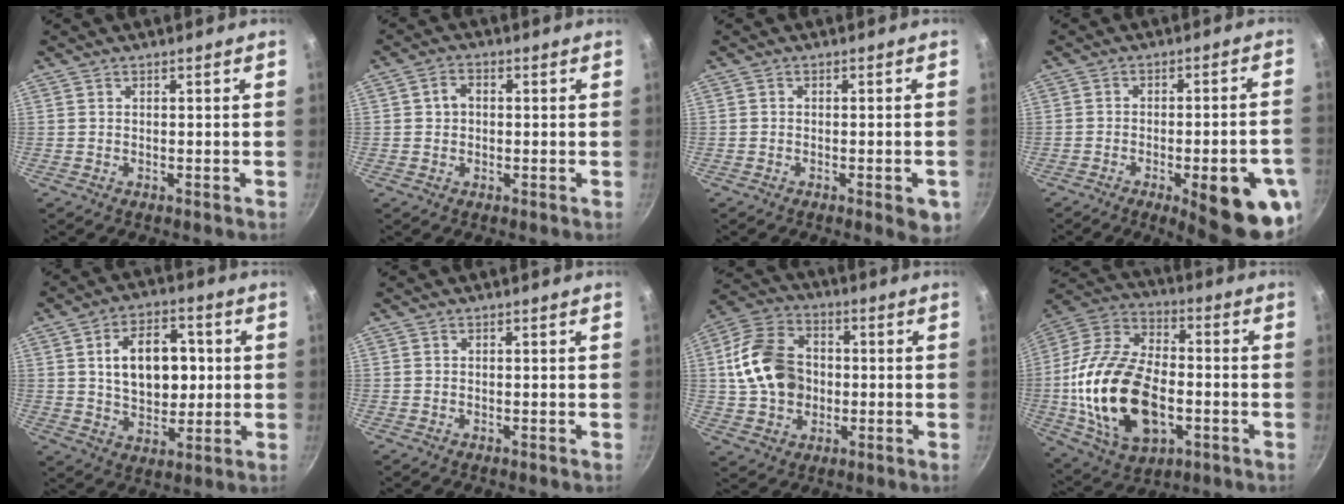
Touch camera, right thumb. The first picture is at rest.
{"total": 3.2, "force": [0.2, 2.6, 1.9], "torque": [-0.021, 0.010, -0.001]}
{"total": 4.5, "force": [-1.9, 1.6, 3.8], "torque": [-0.039, 0.004, -0.024]}
{"total": 16.5, "force": [-6.4, 4.6, 14.5], "torque": [-0.159, 0.022, -0.077]}
{"total": 13.9, "force": [1.9, 9.1, 10.3], "torque": [-0.124, 0.004, 0.033]}
{"total": 0.0}
{"total": 14.8, "force": [0.4, 11.3, 9.5], "torque": [-0.156, 0.019, 0.001]}
{"total": 24.8, "force": [-4.3, 14.9, 19.3], "torque": [-0.360, 0.027, -0.073]}